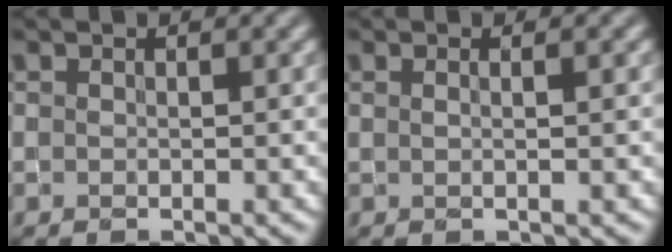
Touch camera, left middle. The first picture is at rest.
{"total": 1.7, "force": [0.5, 0.6, 1.4], "torque": [-0.011, -0.007, -0.006]}